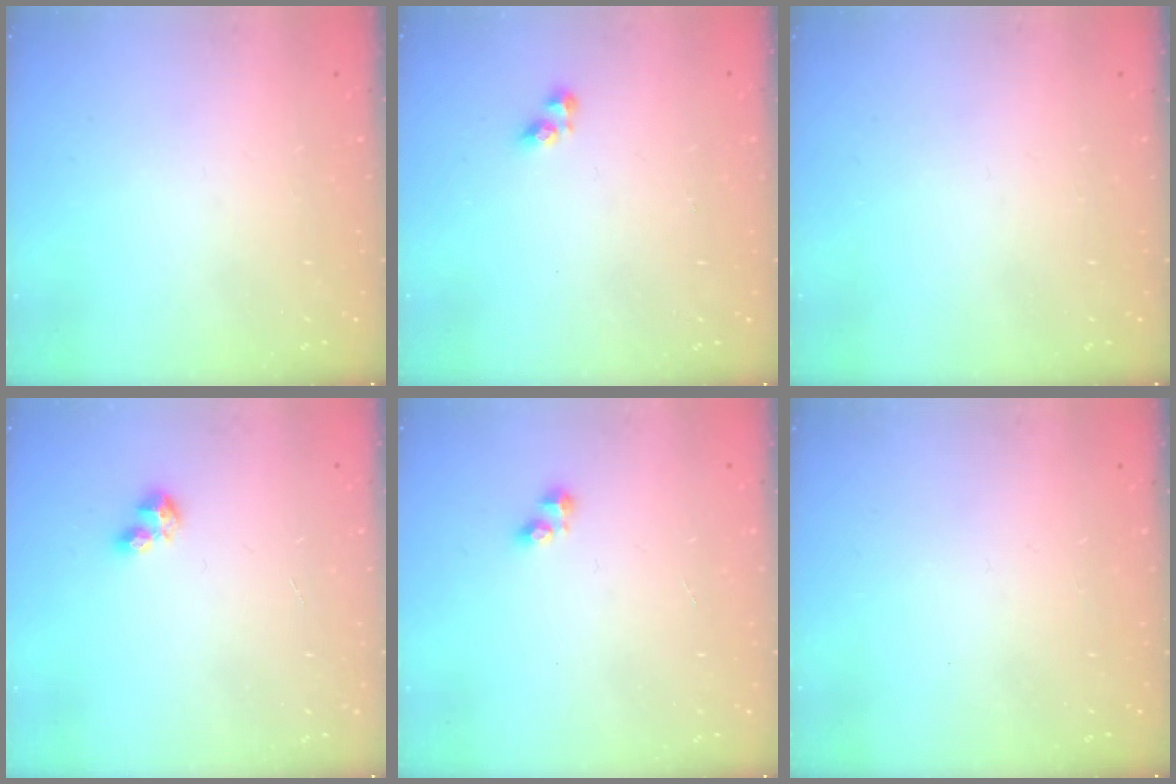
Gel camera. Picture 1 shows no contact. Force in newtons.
{"total": 4.7, "press": 4.6, "slide": 0.5}
{"total": 0.0}
{"total": 3.7, "press": 3.7, "slide": 0.3}
{"total": 2.1, "press": 2.1, "slide": 0.3}
{"total": 0.0}